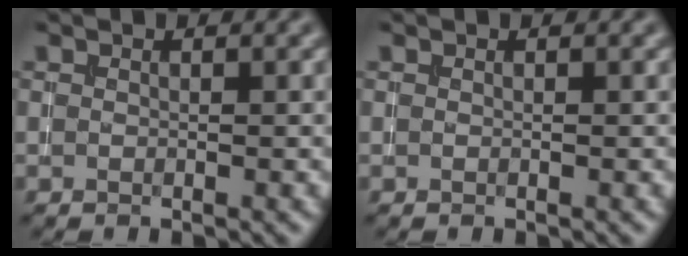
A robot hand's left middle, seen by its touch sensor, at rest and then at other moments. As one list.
[{"total": 0.0}]